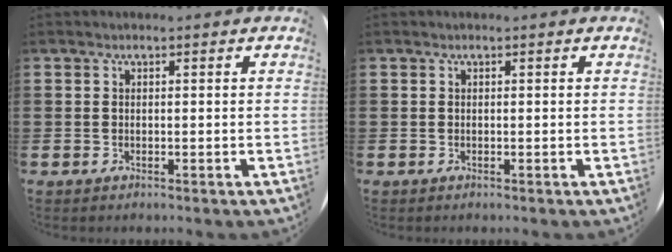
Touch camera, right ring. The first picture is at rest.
{"total": 0.0}